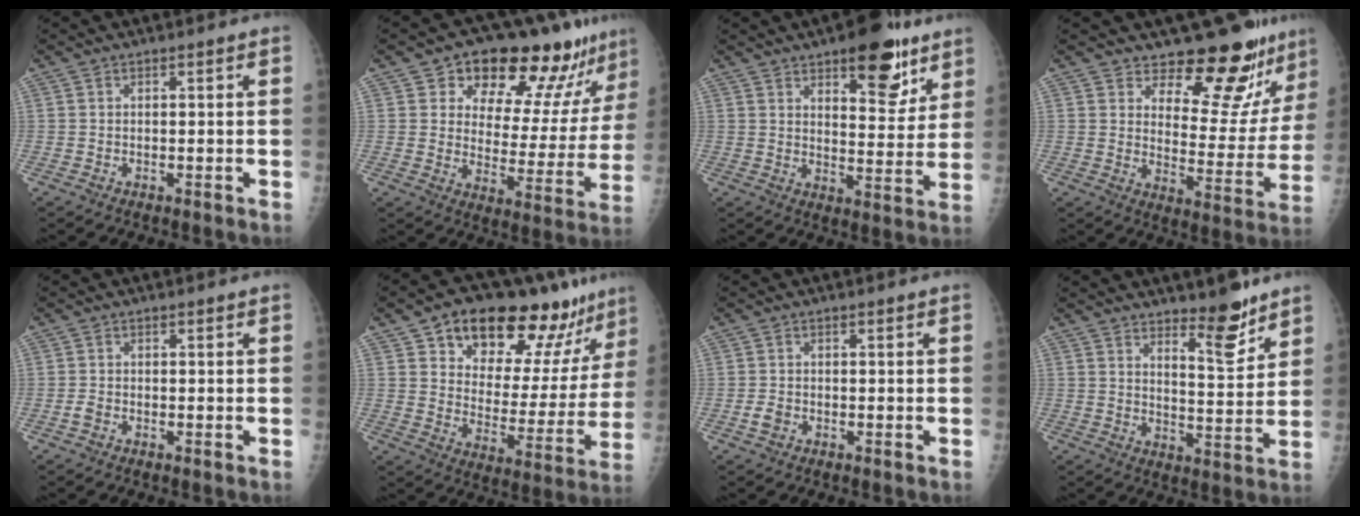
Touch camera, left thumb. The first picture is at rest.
{"total": 18.4, "force": [13.5, 8.0, 9.6], "torque": [-0.079, -0.066, 0.181]}
{"total": 13.7, "force": [8.3, 5.8, 9.3], "torque": [-0.080, -0.044, 0.115]}
{"total": 15.8, "force": [13.5, 5.4, 6.2], "torque": [-0.026, -0.115, 0.173]}
{"total": 1.4, "force": [-0.7, 0.9, 0.8], "torque": [-0.016, 0.001, -0.014]}
{"total": 21.7, "force": [15.4, 9.6, 11.9], "torque": [-0.126, -0.070, 0.225]}
{"total": 2.1, "force": [-0.8, 1.5, 1.1], "torque": [-0.018, 0.002, -0.016]}
{"total": 8.0, "force": [6.1, 2.1, 4.8], "torque": [-0.055, -0.057, 0.096]}